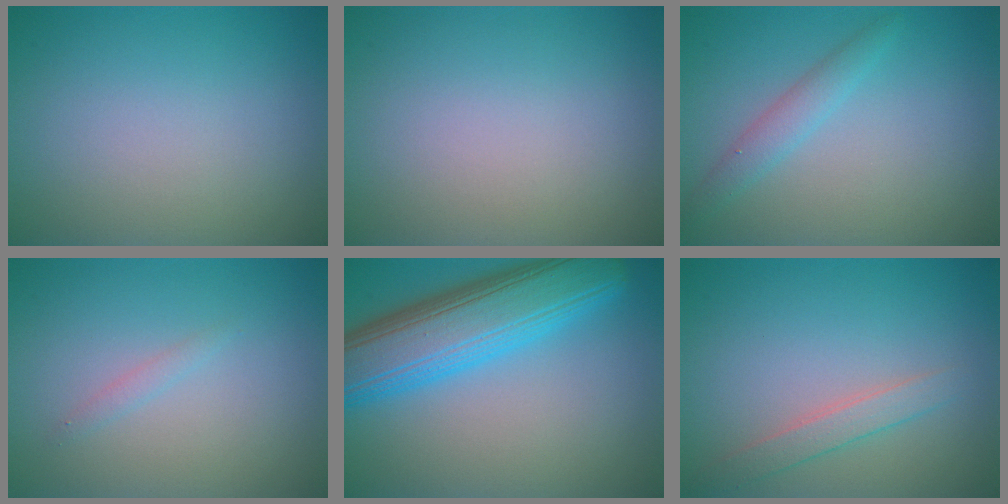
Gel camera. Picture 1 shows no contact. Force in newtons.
{"total": 0.0}
{"total": 1.9, "press": 1.9, "slide": 0.0}
{"total": 0.7, "press": 0.7, "slide": 0.1}
{"total": 9.8, "press": 9.8, "slide": 0.3}
{"total": 2.0, "press": 2.0, "slide": 0.0}